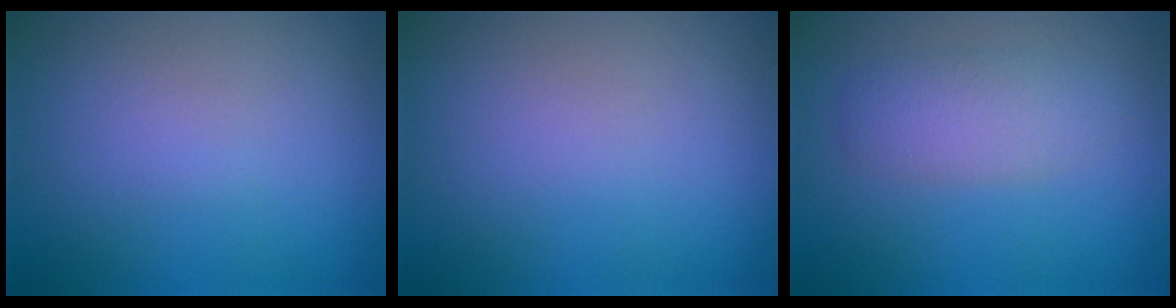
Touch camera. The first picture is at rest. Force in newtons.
{"total": 0.0}
{"total": 2.7, "press": 2.7, "slide": 0.1}